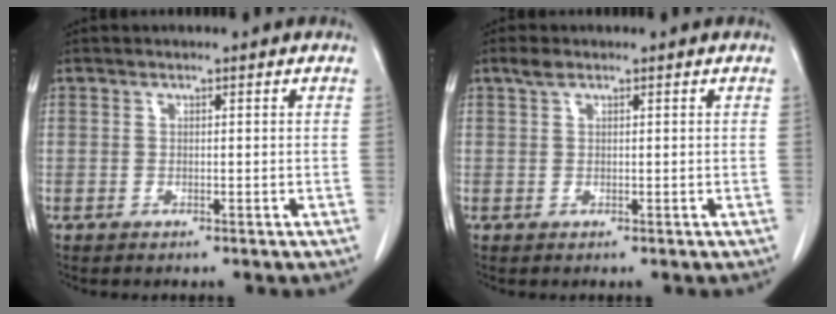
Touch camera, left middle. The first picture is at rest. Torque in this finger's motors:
{"motor_torque": [0.28, -0.17, -0.24, -0.02]}